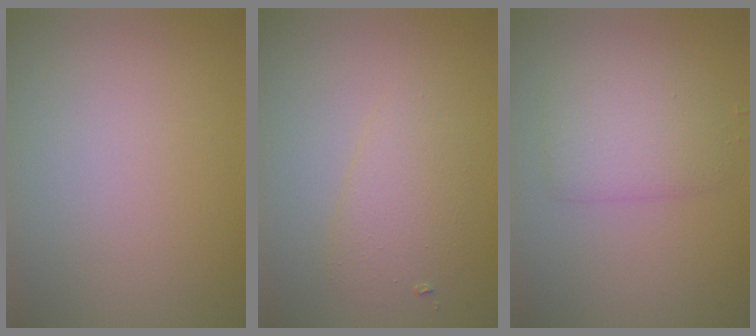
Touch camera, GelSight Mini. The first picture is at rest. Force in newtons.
{"total": 2.2, "press": 2.2, "slide": 0.1}
{"total": 2.9, "press": 2.9, "slide": 0.1}